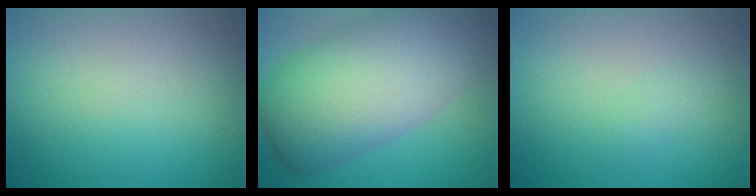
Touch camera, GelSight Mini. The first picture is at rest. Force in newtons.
{"total": 11.3, "press": 11.3, "slide": 0.8}
{"total": 0.8, "press": 0.8, "slide": 0.0}